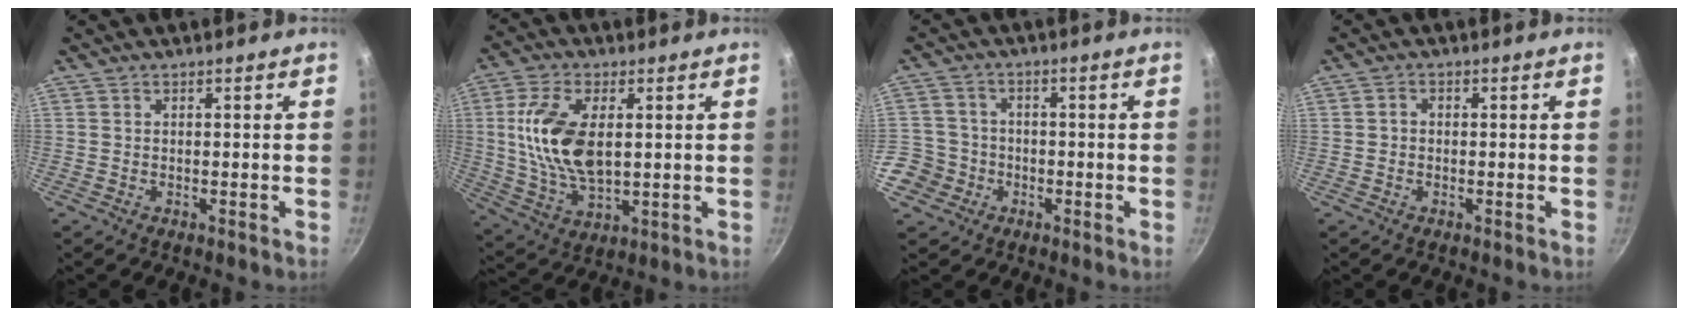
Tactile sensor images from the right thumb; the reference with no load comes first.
{"total": 14.5, "force": [2.2, 7.7, 12.1], "torque": [-0.230, -0.007, 0.046]}
{"total": 8.3, "force": [-2.8, 7.6, 1.9], "torque": [-0.021, 0.034, -0.055]}
{"total": 1.4, "force": [-0.2, 1.2, 0.7], "torque": [-0.012, 0.007, -0.005]}